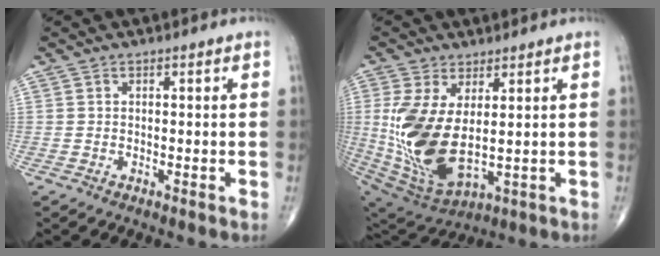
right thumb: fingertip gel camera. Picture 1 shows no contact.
{"total": 15.9, "force": [1.2, 7.7, 13.8], "torque": [-0.298, -0.025, 0.049]}